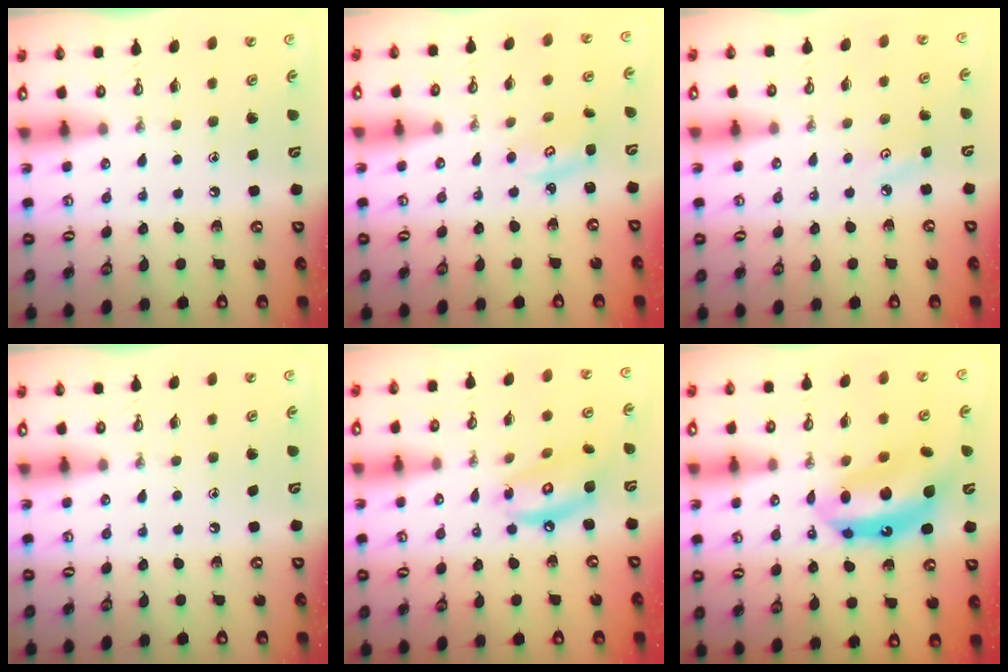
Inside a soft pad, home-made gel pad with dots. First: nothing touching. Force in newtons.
{"total": 2.9, "press": 2.9, "slide": 0.4}
{"total": 4.1, "press": 4.1, "slide": 0.6}
{"total": 0.0}
{"total": 11.4, "press": 11.3, "slide": 1.1}
{"total": 13.4, "press": 13.4, "slide": 0.9}